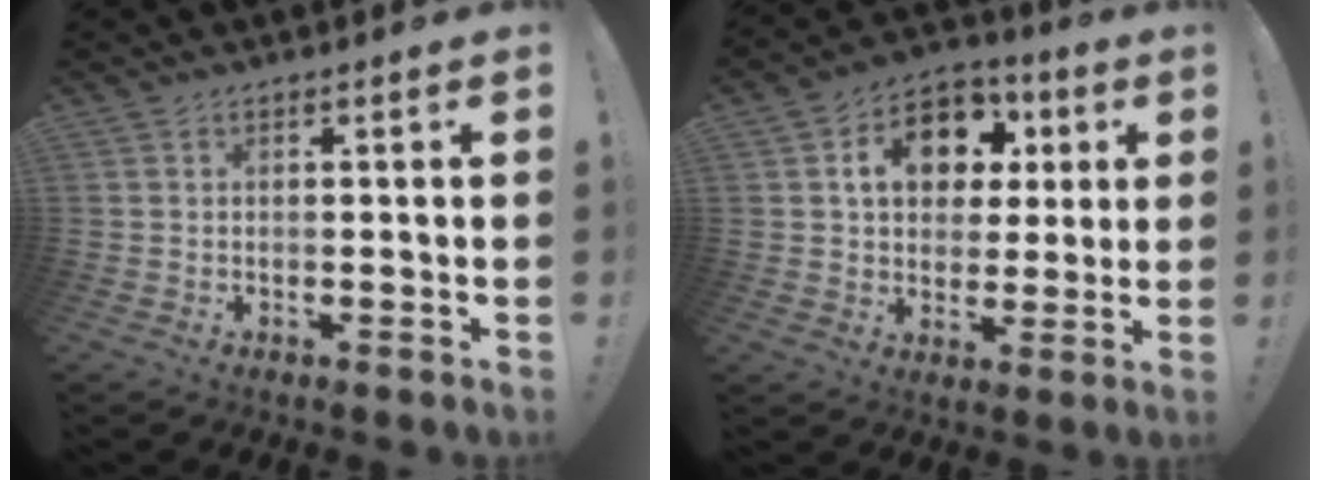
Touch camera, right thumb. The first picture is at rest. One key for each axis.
{"total": 15.1, "fx": 5.3, "fy": 11.3, "fz": 8.4, "tx": -0.120, "ty": -0.010, "tz": 0.100}